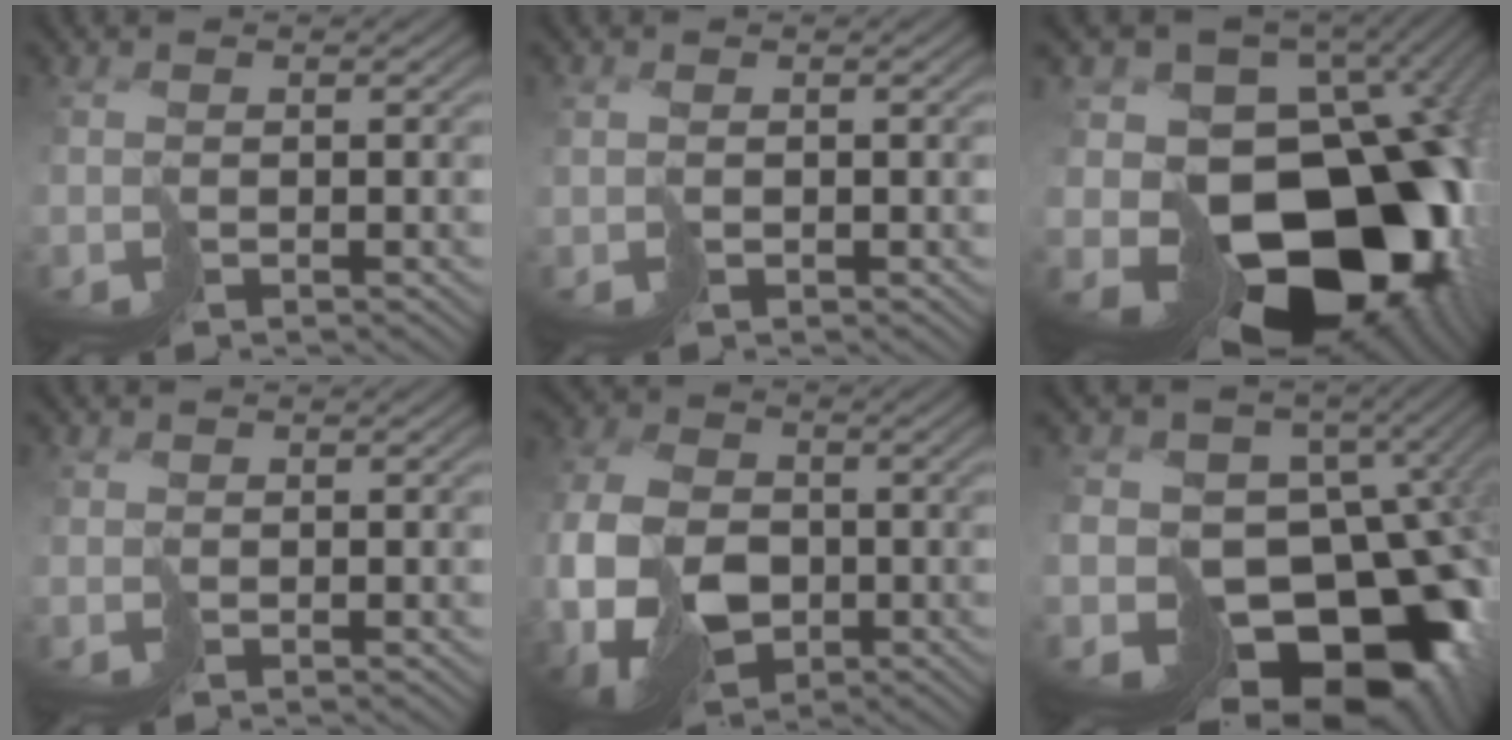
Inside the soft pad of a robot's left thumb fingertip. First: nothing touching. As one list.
[{"total": 0.9, "force": [0.4, 0.7, 0.4], "torque": [-0.013, -0.001, 0.012]}, {"total": 20.8, "force": [-5.7, 15.0, 13.2], "torque": [-0.210, -0.023, -0.053]}, {"total": 0.8, "force": [0.4, 0.7, -0.1], "torque": [-0.003, 0.000, 0.006]}, {"total": 12.0, "force": [-2.0, 8.2, 8.5], "torque": [-0.205, -0.015, -0.034]}, {"total": 17.1, "force": [-5.6, 12.4, 10.4], "torque": [-0.156, -0.015, -0.047]}]